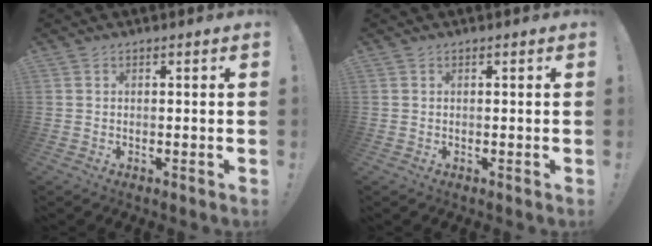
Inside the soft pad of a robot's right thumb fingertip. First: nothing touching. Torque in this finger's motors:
{"motor_torque": [0.00, 0.00, 0.00, 0.00, 0.02]}